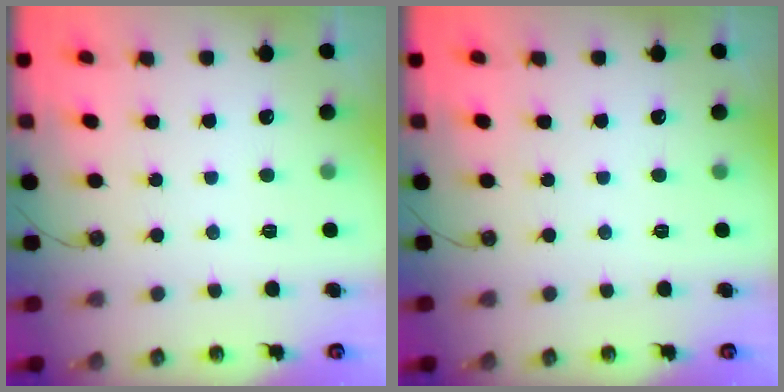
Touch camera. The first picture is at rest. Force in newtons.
{"total": 0.0}